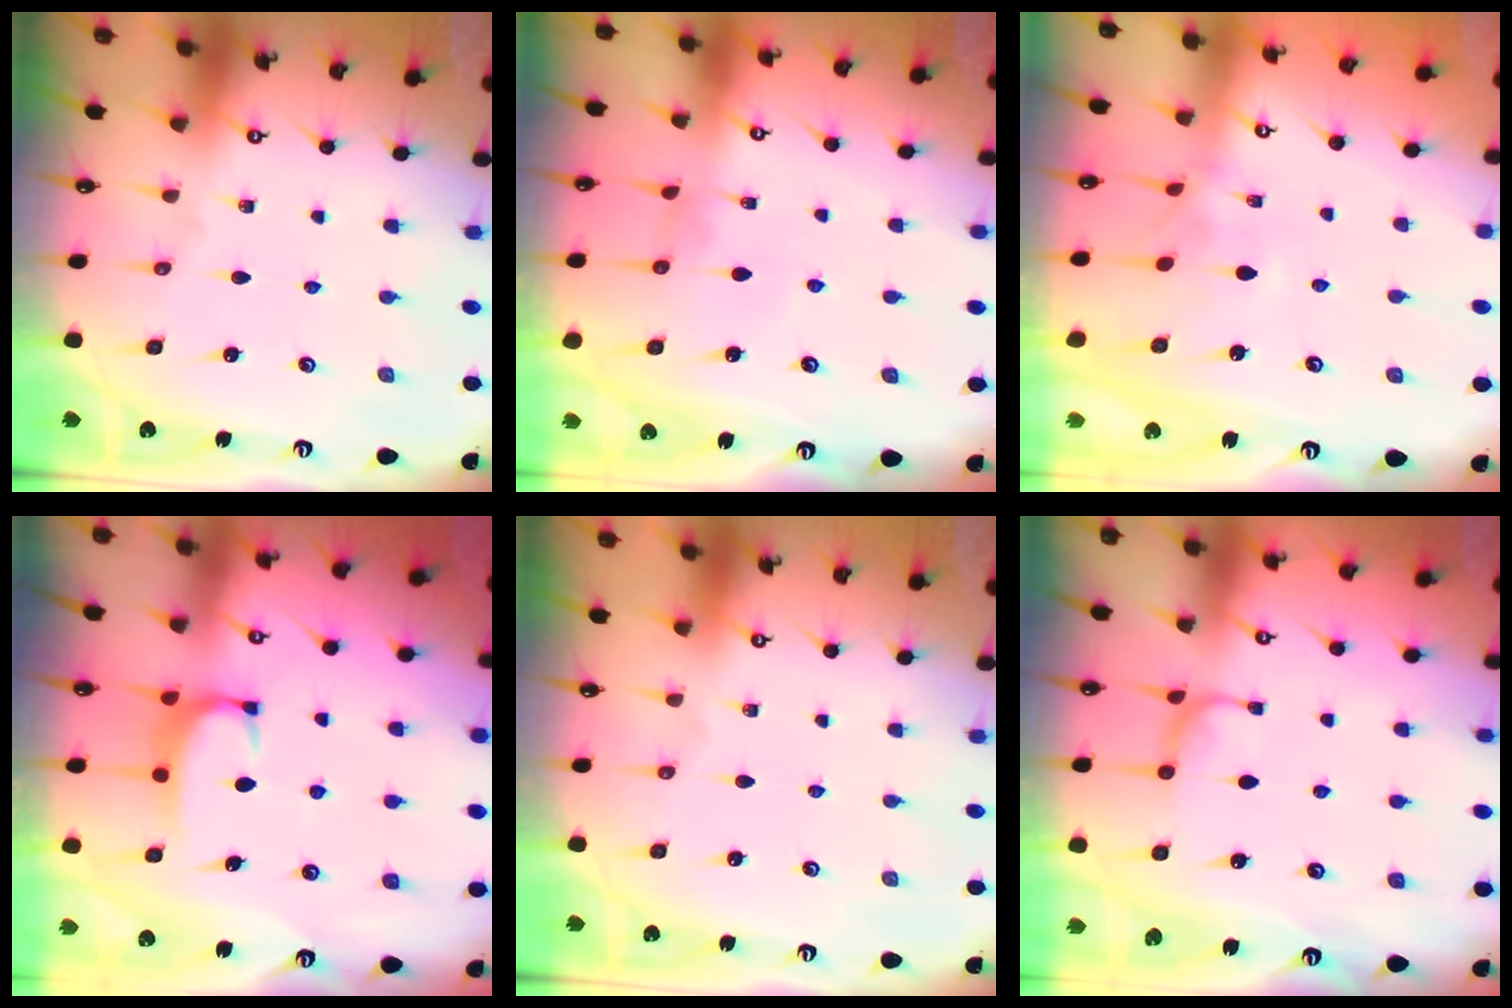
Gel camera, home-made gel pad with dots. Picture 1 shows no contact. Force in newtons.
{"total": 0.7, "press": 0.4, "slide": 0.5}
{"total": 2.3, "press": 2.2, "slide": 0.8}
{"total": 1.8, "press": 1.7, "slide": 0.4}
{"total": 0.0}
{"total": 0.8, "press": 0.4, "slide": 0.7}